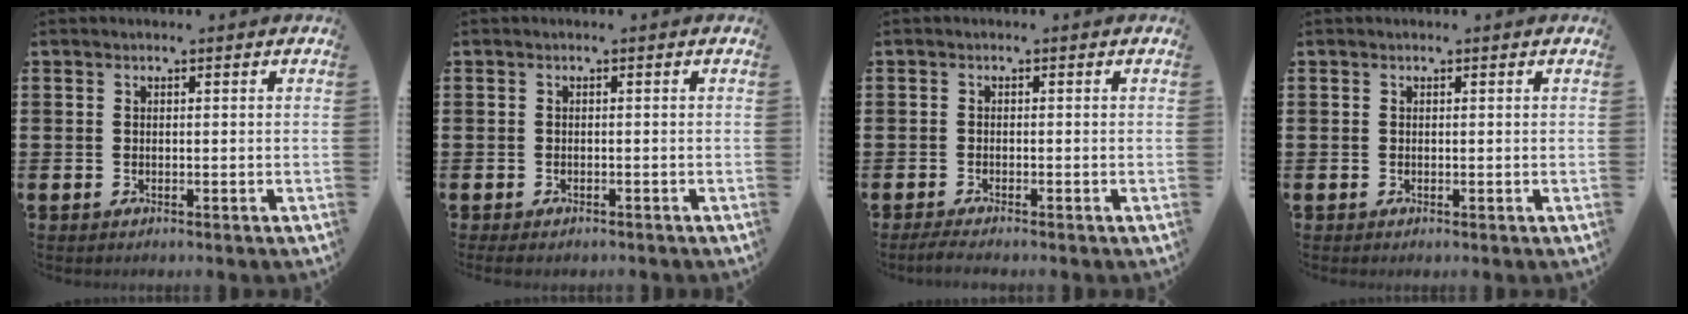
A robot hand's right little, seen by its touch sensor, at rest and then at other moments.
{"total": 0.6, "force": [-0.5, 0.2, 0.4], "torque": [-0.008, 0.000, -0.010]}
{"total": 1.2, "force": [-0.9, 0.1, 0.8], "torque": [-0.014, -0.002, -0.016]}
{"total": 0.7, "force": [0.7, 0.0, 0.2], "torque": [0.004, -0.002, 0.011]}